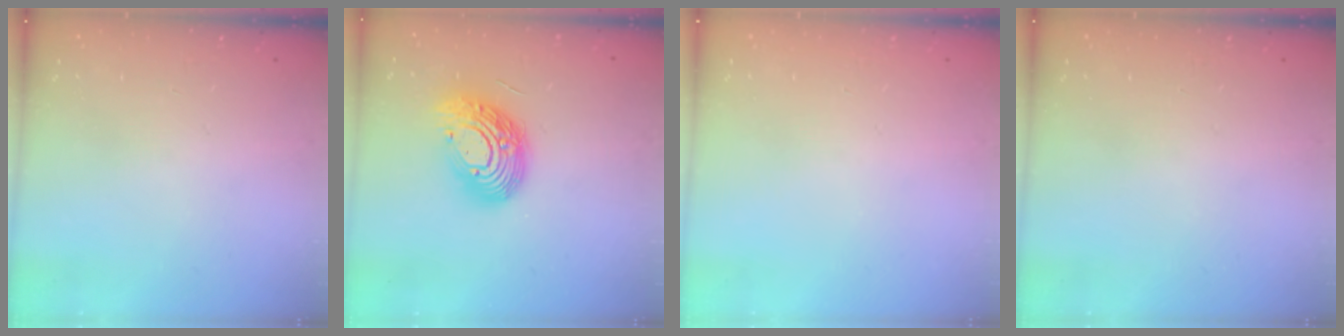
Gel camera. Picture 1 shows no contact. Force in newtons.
{"total": 16.1, "press": 16.0, "slide": 1.3}
{"total": 0.0}
{"total": 0.0}